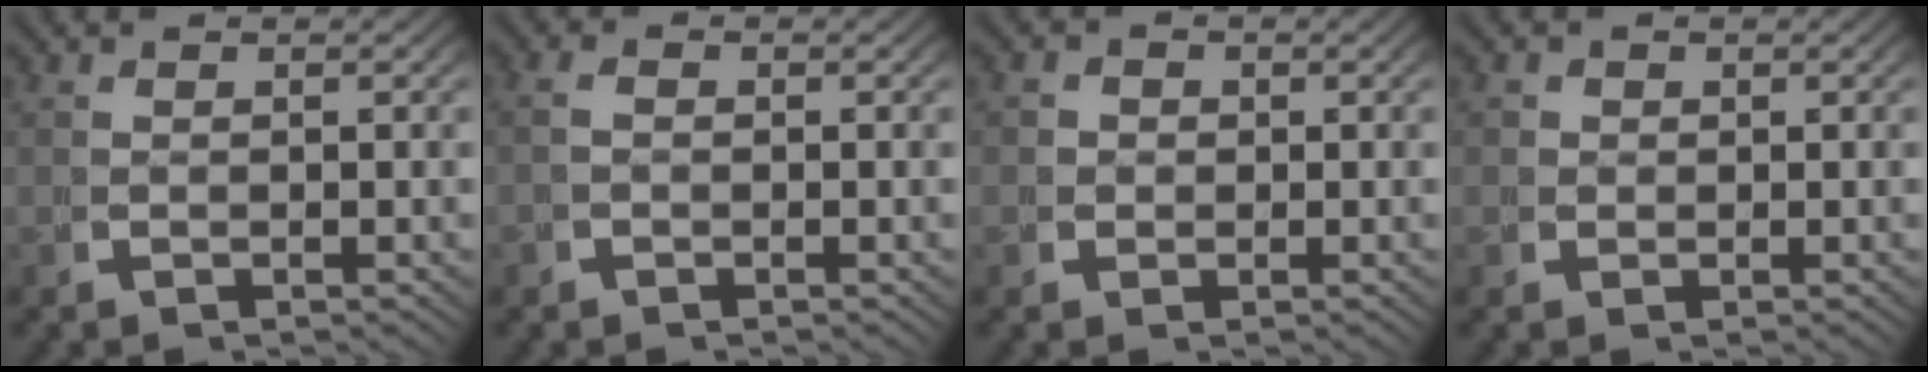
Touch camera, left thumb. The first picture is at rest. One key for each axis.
{"total": 0.7, "fx": -0.4, "fy": 0.4, "fz": 0.3, "tx": -0.005, "ty": 0.004, "tz": -0.013}
{"total": 1.5, "fx": -0.1, "fy": 1.4, "fz": 0.1, "tx": 0.003, "ty": -0.001, "tz": -0.008}
{"total": 1.1, "fx": 0.1, "fy": 1.1, "fz": 0.0, "tx": 0.002, "ty": -0.006, "tz": 0.000}